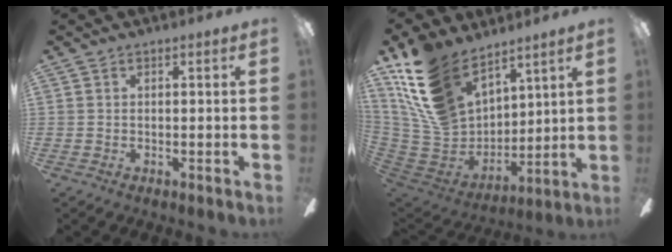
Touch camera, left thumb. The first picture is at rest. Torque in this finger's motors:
{"motor_torque": [2.38, 2.17, 1.59, -1.18, 0.65]}